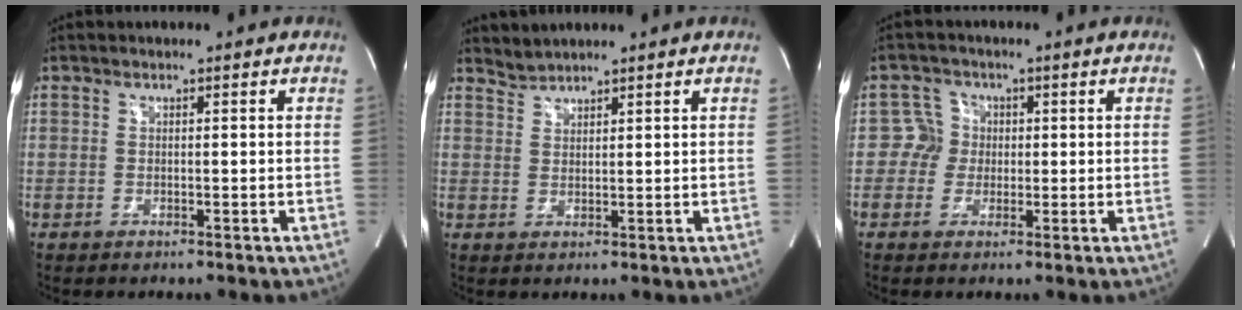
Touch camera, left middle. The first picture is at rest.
{"total": 2.7, "force": [2.5, -0.7, -0.7], "torque": [0.005, -0.001, 0.060]}
{"total": 3.3, "force": [0.0, 3.3, 0.3], "torque": [0.002, 0.014, 0.001]}